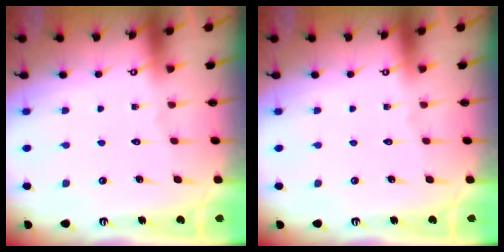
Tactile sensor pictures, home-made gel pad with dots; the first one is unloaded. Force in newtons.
{"total": 0.0}